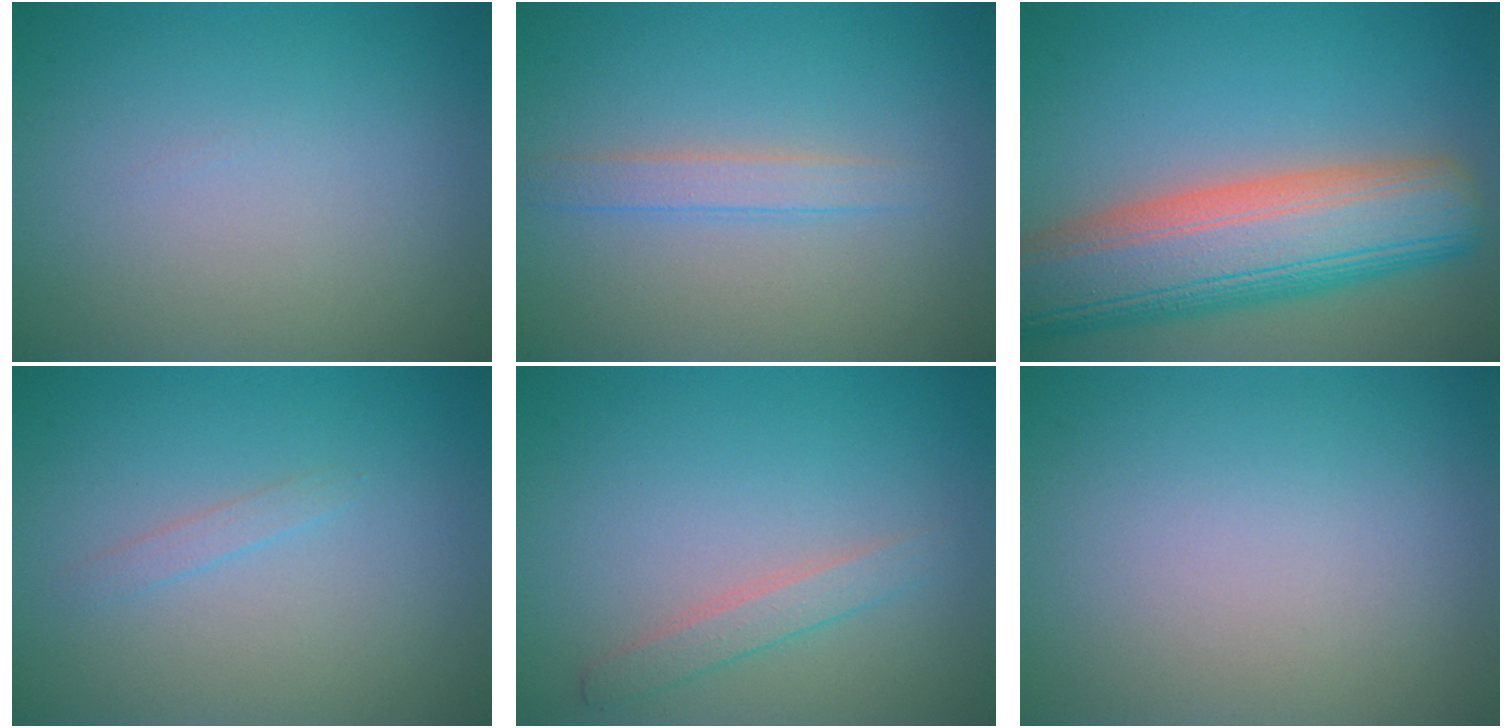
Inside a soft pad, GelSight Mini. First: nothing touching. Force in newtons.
{"total": 1.8, "press": 1.8, "slide": 0.1}
{"total": 12.1, "press": 12.0, "slide": 1.3}
{"total": 0.8, "press": 0.8, "slide": 0.1}
{"total": 1.7, "press": 1.7, "slide": 0.1}
{"total": 0.0}